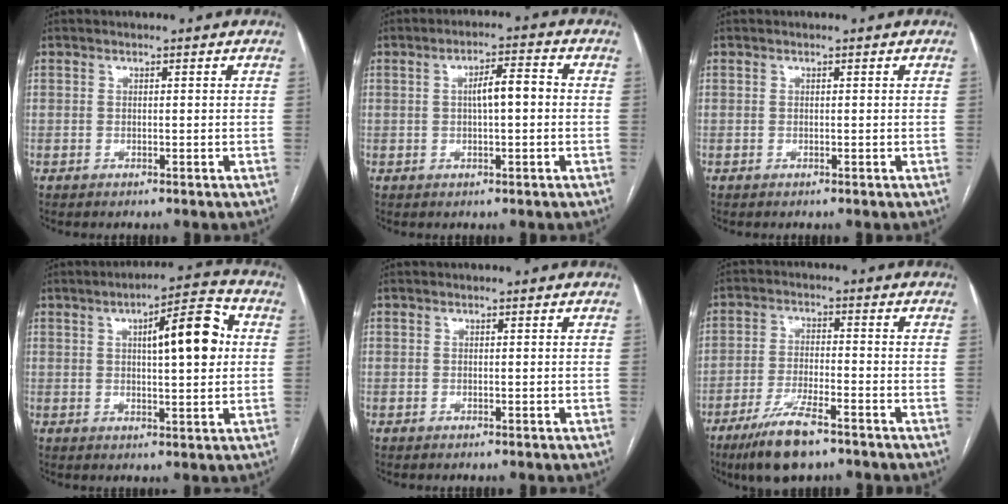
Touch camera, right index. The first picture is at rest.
{"total": 4.8, "force": [0.2, 1.0, 4.7], "torque": [-0.081, 0.016, 0.002]}
{"total": 0.0}
{"total": 10.6, "force": [2.2, 2.2, 10.1], "torque": [-0.146, 0.023, 0.031]}
{"total": 0.0}
{"total": 9.1, "force": [-6.2, 1.7, 6.5], "torque": [-0.125, -0.018, -0.108]}